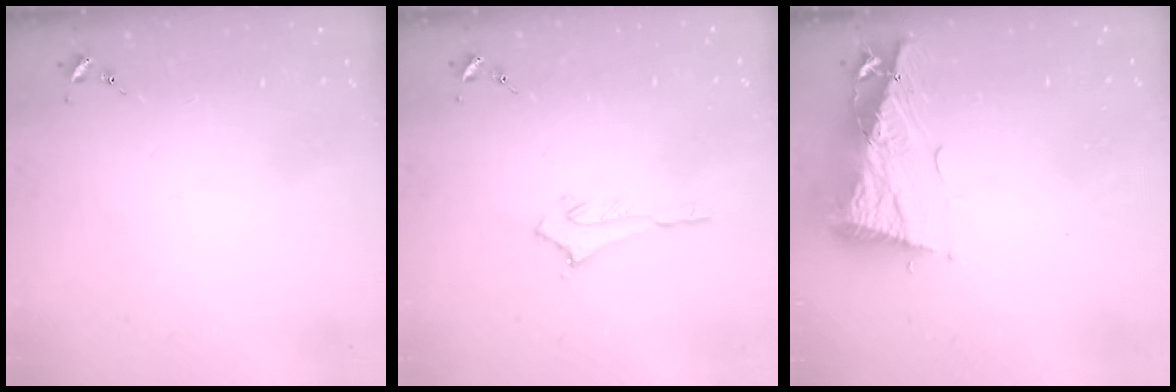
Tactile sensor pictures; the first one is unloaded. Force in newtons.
{"total": 2.9, "press": 2.9, "slide": 0.2}
{"total": 11.0, "press": 10.9, "slide": 1.3}